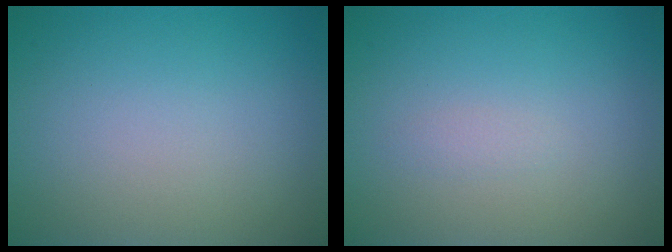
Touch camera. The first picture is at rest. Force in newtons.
{"total": 0.6, "press": 0.6, "slide": 0.0}